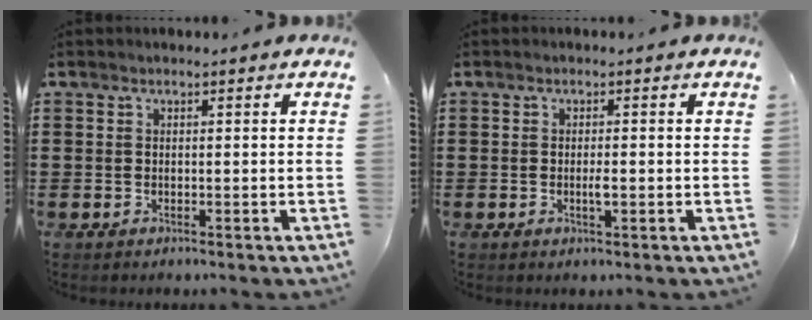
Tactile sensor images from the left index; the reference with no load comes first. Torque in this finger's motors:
{"motor_torque": [0.03, 0.00, 0.03, 0.01]}